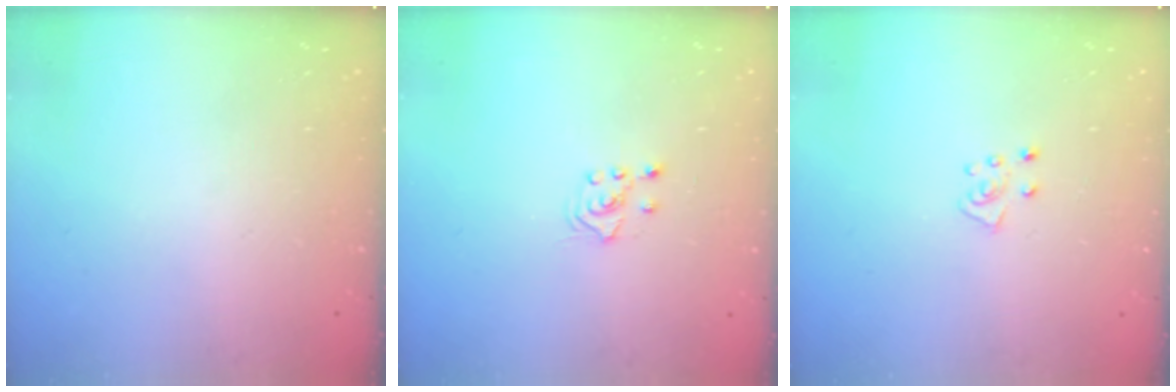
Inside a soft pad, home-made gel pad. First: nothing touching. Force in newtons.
{"total": 3.1, "press": 3.0, "slide": 0.8}
{"total": 4.2, "press": 4.2, "slide": 0.4}